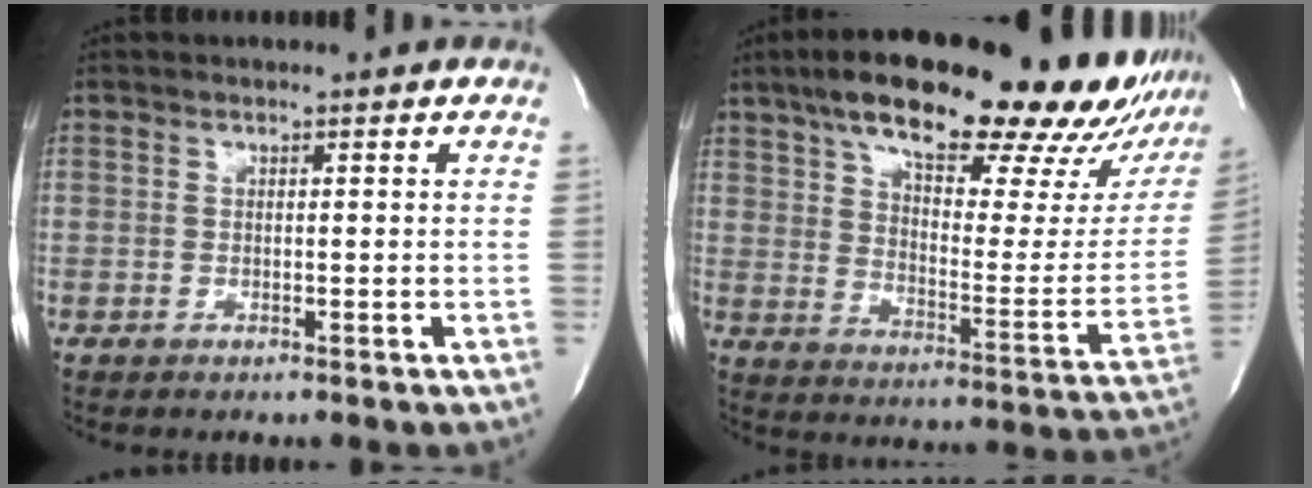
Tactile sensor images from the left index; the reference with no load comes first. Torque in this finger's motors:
{"motor_torque": [1.06, -1.09, 1.03, 0.21]}